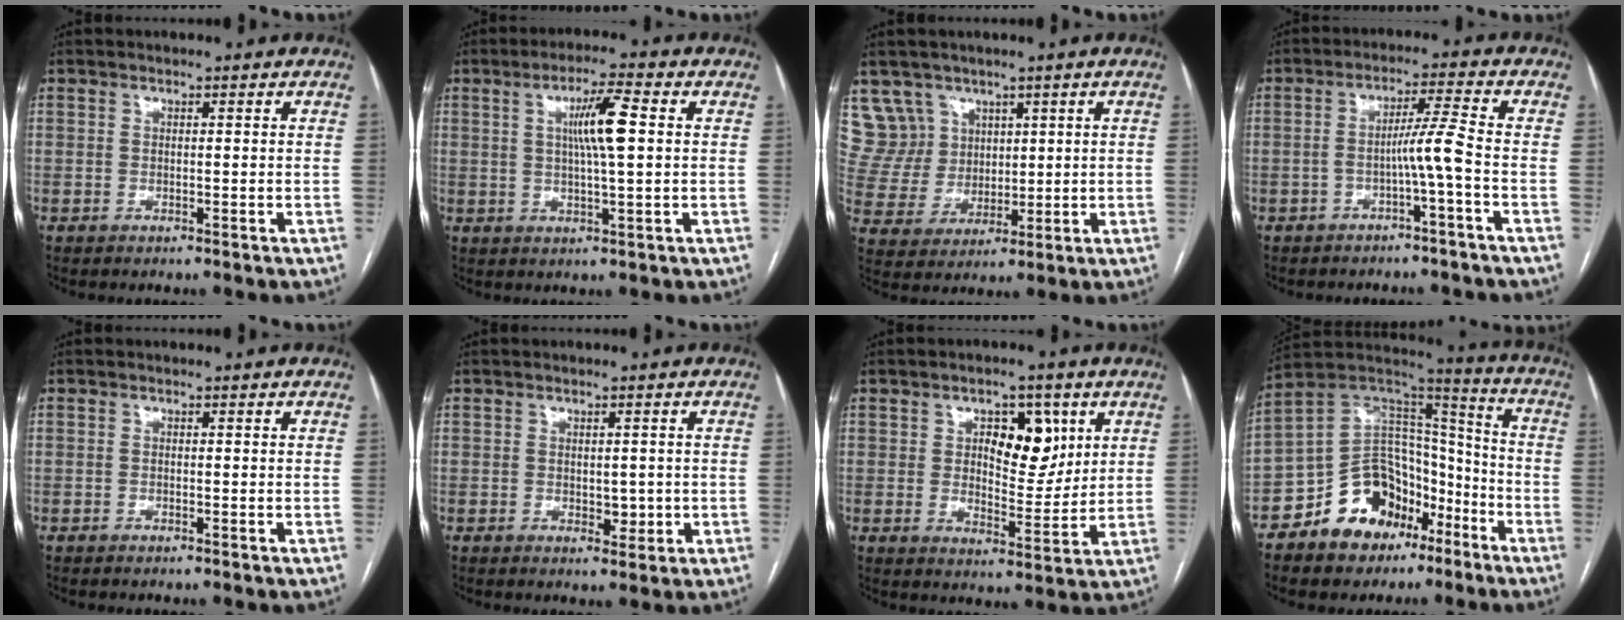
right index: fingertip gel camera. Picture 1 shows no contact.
{"total": 7.3, "force": [1.4, 0.3, 7.1], "torque": [-0.124, 0.005, 0.023]}
{"total": 8.2, "force": [5.0, 6.5, -0.1], "torque": [-0.003, 0.029, 0.113]}
{"total": 4.9, "force": [-1.8, -1.1, 4.4], "torque": [-0.075, 0.012, -0.030]}
{"total": 0.0}
{"total": 2.7, "force": [-0.2, 1.7, 2.1], "torque": [-0.025, -0.002, 0.004]}
{"total": 8.4, "force": [3.3, 4.2, 6.6], "torque": [-0.088, 0.009, 0.053]}
{"total": 16.3, "force": [-9.0, 11.0, 8.0], "torque": [-0.136, 0.066, -0.149]}